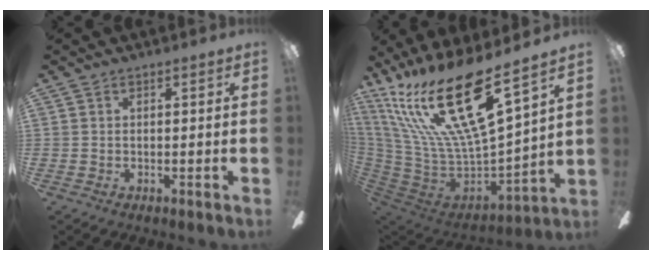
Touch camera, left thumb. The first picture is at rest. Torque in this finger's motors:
{"motor_torque": [2.60, 2.38, 1.28, -1.49, 0.26]}